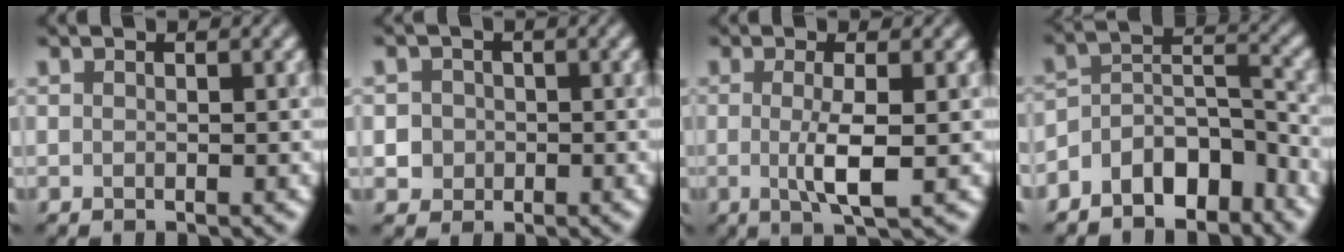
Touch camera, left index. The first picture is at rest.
{"total": 3.0, "force": [0.0, 2.9, 1.0], "torque": [0.004, 0.015, -0.014]}
{"total": 3.7, "force": [-0.3, 0.7, 3.6], "torque": [-0.067, -0.009, -0.004]}
{"total": 5.6, "force": [-3.8, 2.9, 2.9], "torque": [-0.038, 0.007, -0.076]}